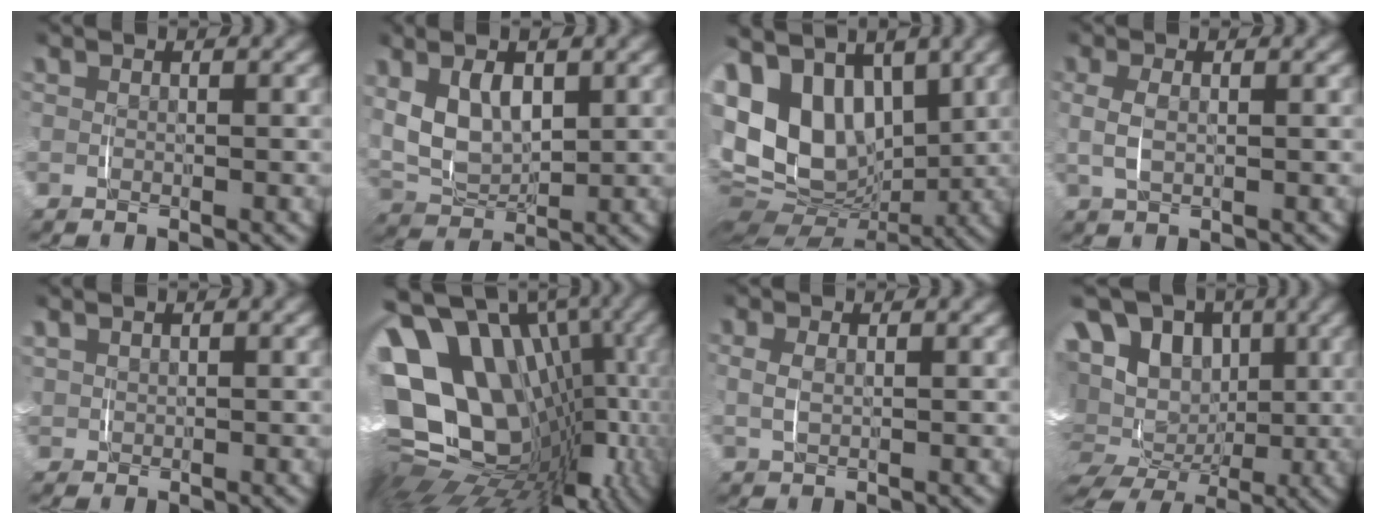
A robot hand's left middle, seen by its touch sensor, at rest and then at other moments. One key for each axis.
{"total": 7.0, "fx": 1.2, "fy": 4.9, "fz": 4.8, "tx": -0.110, "ty": -0.008, "tz": 0.030}
{"total": 16.4, "fx": 1.2, "fy": 12.7, "fz": 10.3, "tx": -0.215, "ty": -0.030, "tz": 0.025}
{"total": 2.2, "fx": 0.5, "fy": 1.2, "fz": 1.9, "tx": -0.048, "ty": 0.000, "tz": 0.013}
{"total": 1.2, "fx": 0.7, "fy": 0.9, "fz": 0.3, "tx": -0.015, "ty": 0.002, "tz": 0.018}
{"total": 27.8, "fx": -3.0, "fy": 20.5, "fz": 18.5, "tx": -0.358, "ty": -0.065, "tz": -0.026}
{"total": 1.4, "fx": 0.5, "fy": 0.6, "fz": 1.2, "tx": -0.027, "ty": 0.000, "tz": 0.013}
{"total": 17.3, "fx": -1.2, "fy": 15.1, "fz": 8.5, "tx": -0.194, "ty": -0.059, "tz": -0.010}